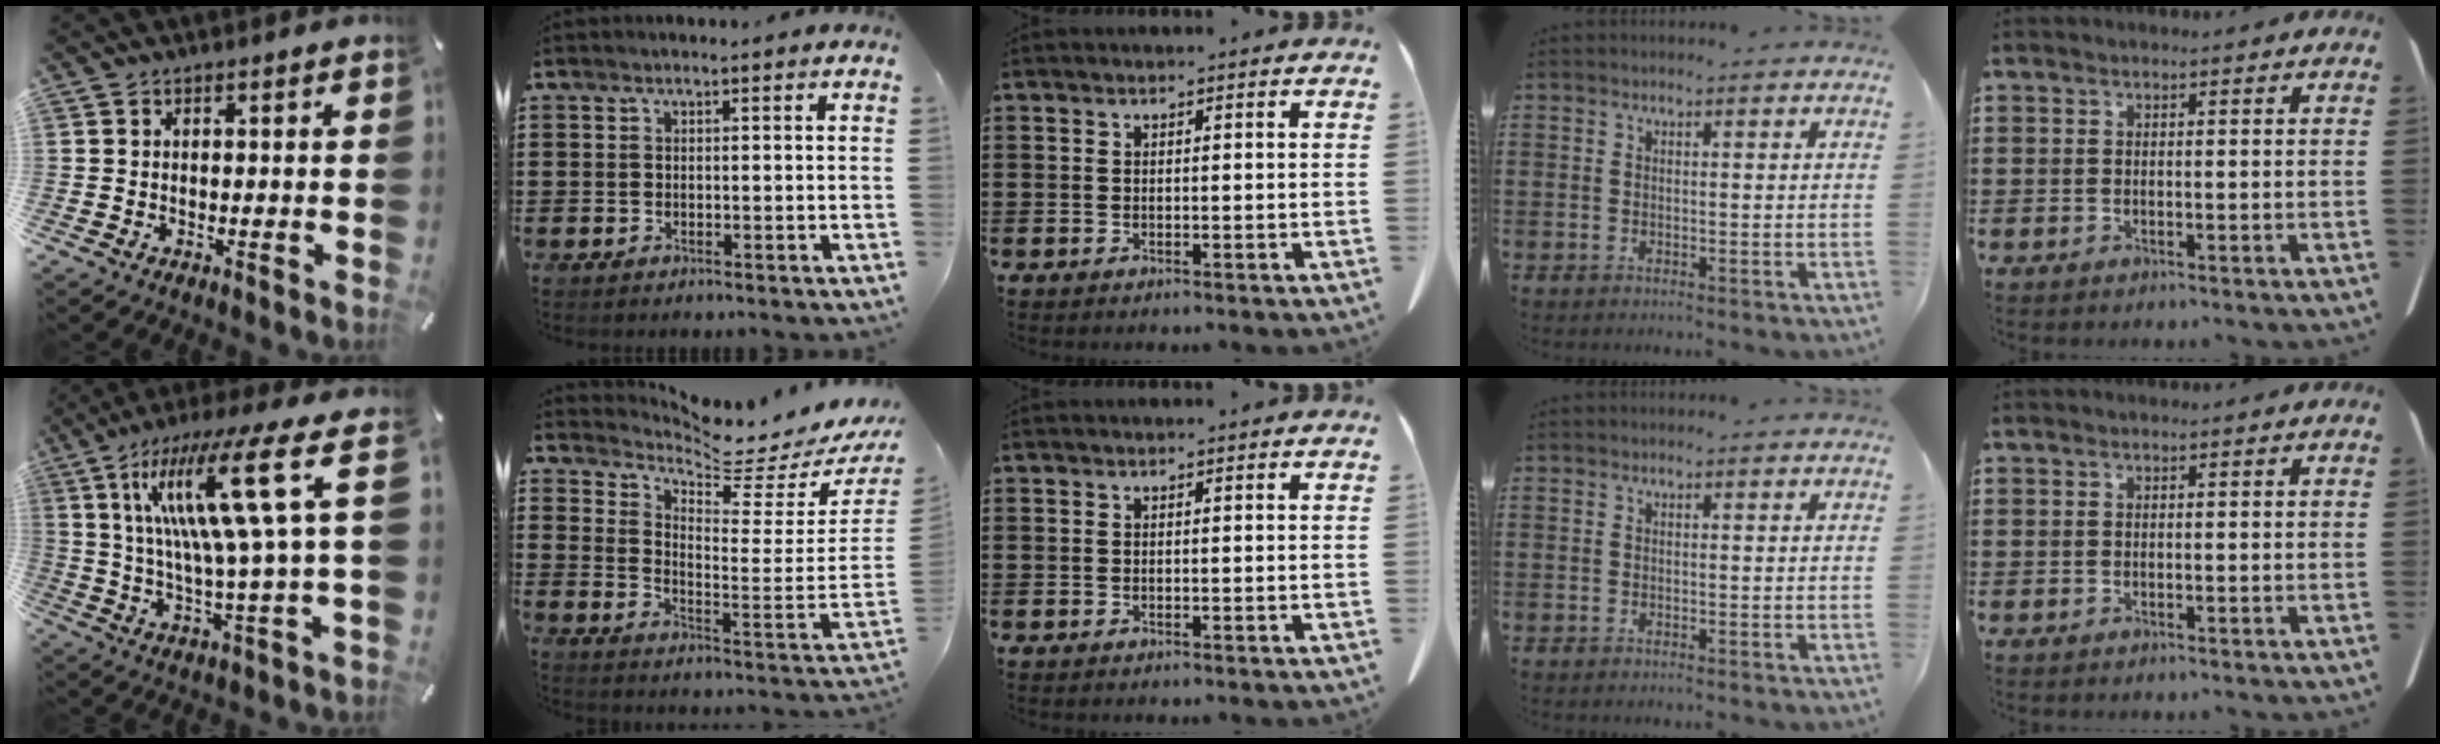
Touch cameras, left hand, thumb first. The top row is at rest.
{"thumb": {"total": 22.2, "force": [7.0, 2.9, 20.9], "torque": [-0.390, -0.025, 0.086]}, "index": {"total": 5.7, "force": [5.4, 0.0, 1.8], "torque": [-0.049, -0.063, 0.083]}}